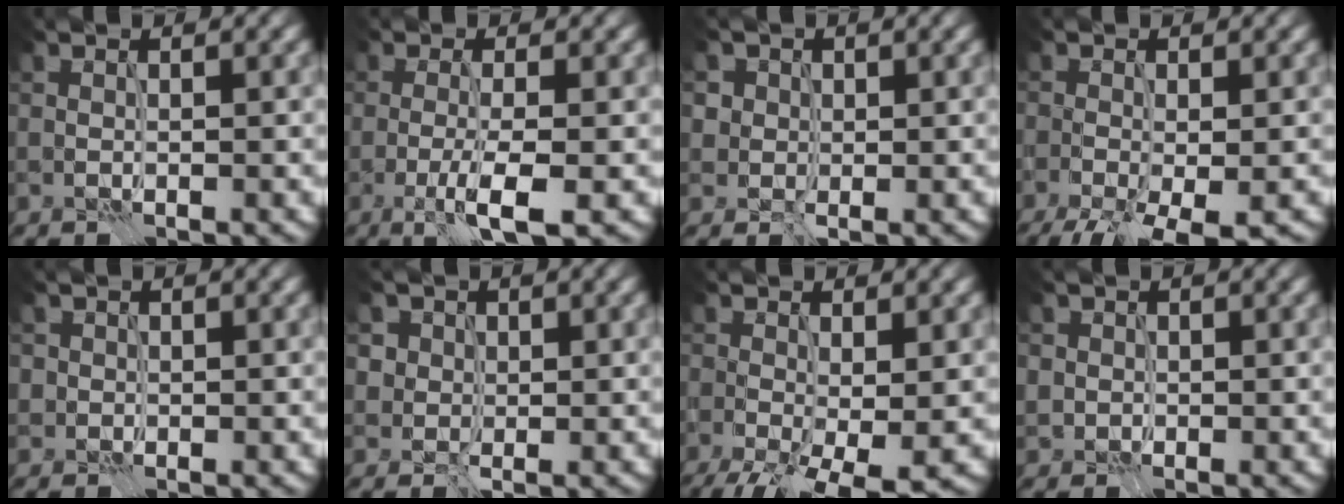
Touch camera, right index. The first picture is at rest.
{"total": 4.1, "force": [-1.4, 0.7, 3.8], "torque": [-0.068, -0.005, -0.029]}
{"total": 2.4, "force": [0.9, 2.1, 0.7], "torque": [-0.010, -0.004, 0.017]}
{"total": 6.3, "force": [-3.5, 2.0, 4.8], "torque": [-0.094, -0.022, -0.055]}
{"total": 1.0, "force": [0.2, 1.0, 0.0], "torque": [0.002, -0.001, 0.002]}
{"total": 2.9, "force": [1.2, 2.5, 0.9], "torque": [-0.016, -0.002, 0.018]}
{"total": 7.5, "force": [-3.2, 3.0, 6.1], "torque": [-0.115, -0.027, -0.048]}
{"total": 1.3, "force": [0.3, 1.3, 0.1], "torque": [0.000, -0.003, 0.004]}